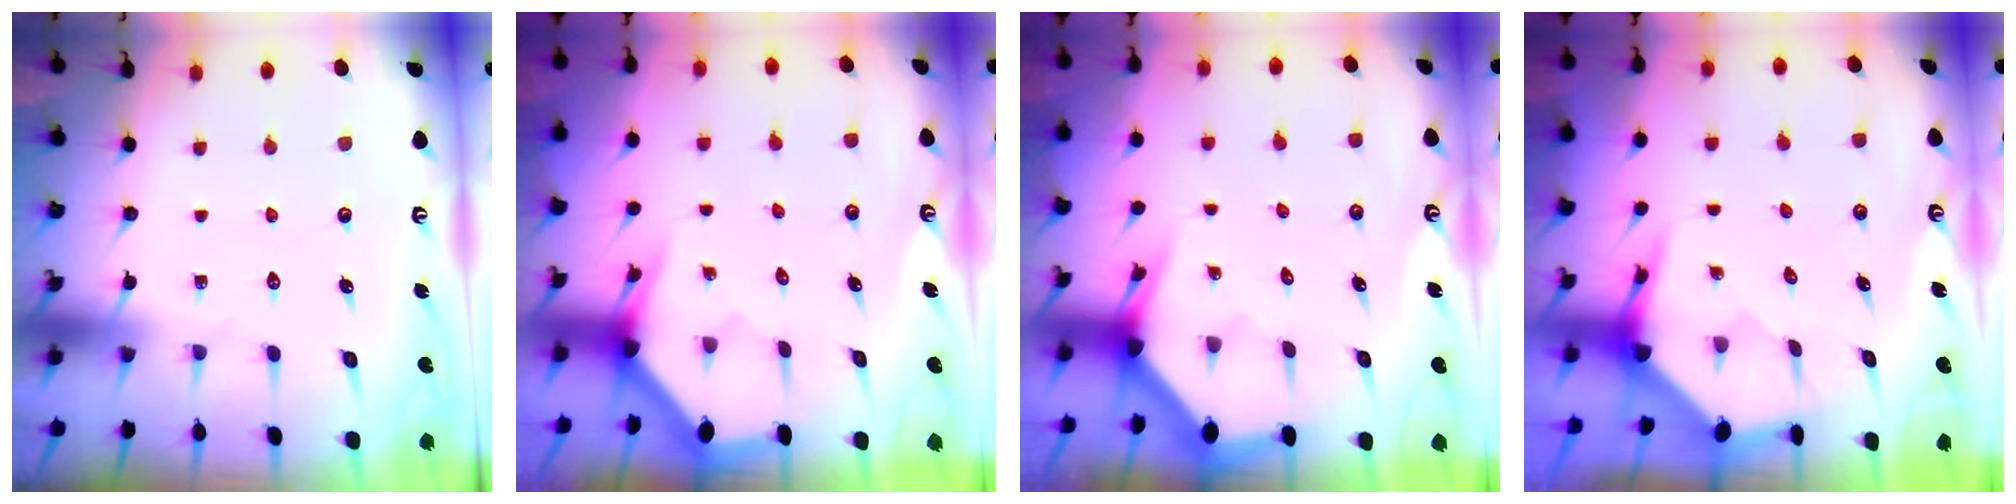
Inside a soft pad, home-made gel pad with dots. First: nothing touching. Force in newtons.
{"total": 3.1, "press": 3.1, "slide": 0.2}
{"total": 2.9, "press": 2.9, "slide": 0.0}
{"total": 4.0, "press": 3.9, "slide": 0.4}